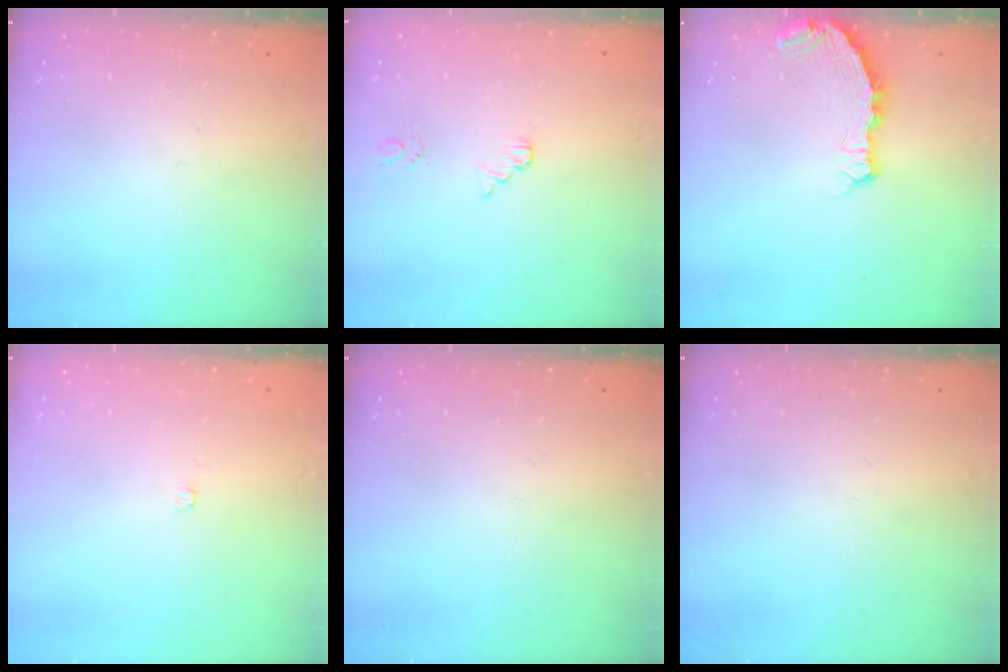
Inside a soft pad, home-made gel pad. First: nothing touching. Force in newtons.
{"total": 1.4, "press": 1.4, "slide": 0.2}
{"total": 5.6, "press": 4.8, "slide": 3.0}
{"total": 2.0, "press": 2.0, "slide": 0.3}
{"total": 0.0}
{"total": 0.0}